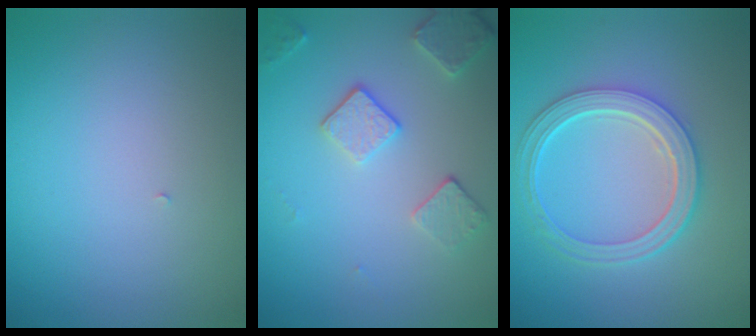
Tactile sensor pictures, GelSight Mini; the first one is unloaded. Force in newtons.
{"total": 3.1, "press": 2.7, "slide": 1.7}
{"total": 5.1, "press": 3.9, "slide": 3.3}